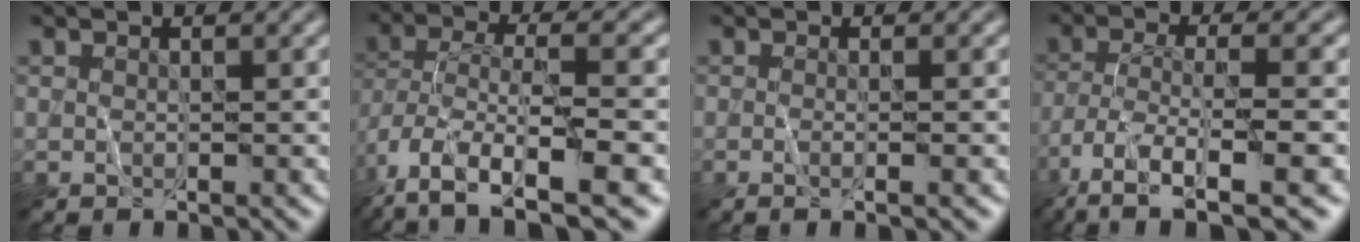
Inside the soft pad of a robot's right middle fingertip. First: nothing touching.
{"total": 10.5, "force": [-4.9, 4.4, 8.2], "torque": [-0.163, -0.006, -0.079]}
{"total": 2.5, "force": [0.1, 1.1, 2.2], "torque": [-0.012, 0.003, -0.020]}
{"total": 9.6, "force": [-5.6, 2.6, 7.4], "torque": [-0.133, -0.001, -0.096]}